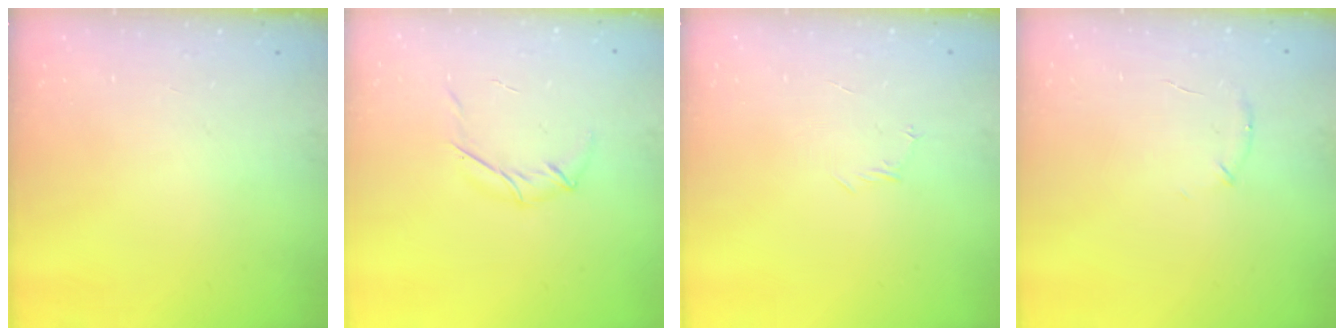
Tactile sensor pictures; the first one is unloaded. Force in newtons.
{"total": 5.5, "press": 5.3, "slide": 1.4}
{"total": 3.6, "press": 3.5, "slide": 1.0}
{"total": 6.6, "press": 6.4, "slide": 1.6}